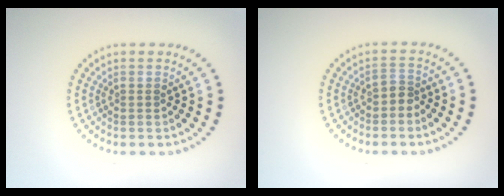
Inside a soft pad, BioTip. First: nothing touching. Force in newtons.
{"total": 1.4, "press": 1.1, "slide": 0.8}